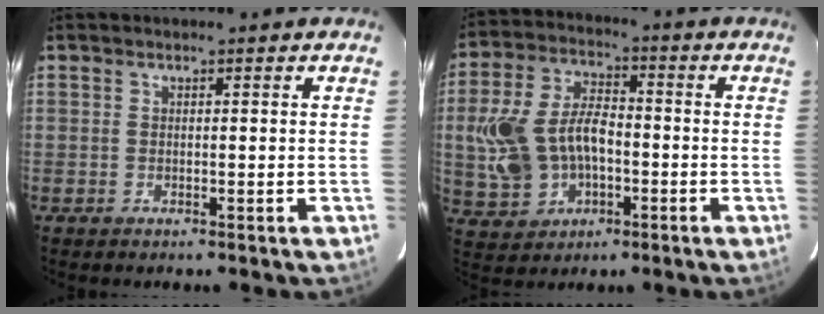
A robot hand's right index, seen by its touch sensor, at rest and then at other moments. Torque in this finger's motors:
{"motor_torque": [0.52, -0.07, 0.32, 0.14]}